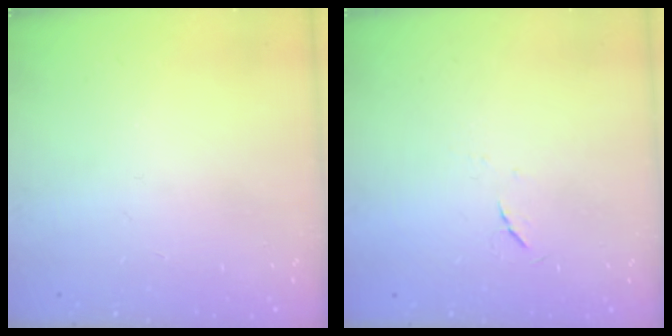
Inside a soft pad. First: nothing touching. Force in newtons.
{"total": 3.6, "press": 3.6, "slide": 0.6}